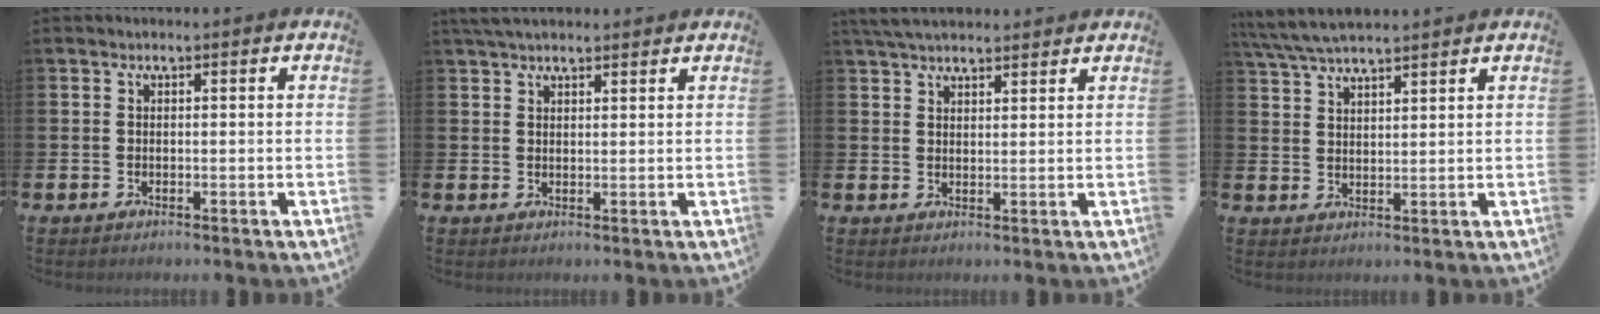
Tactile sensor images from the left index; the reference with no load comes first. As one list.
[{"total": 3.3, "force": [3.0, 0.9, 1.2], "torque": [-0.027, -0.002, 0.055]}, {"total": 4.4, "force": [4.1, 1.0, 1.3], "torque": [-0.031, -0.009, 0.076]}, {"total": 5.4, "force": [5.1, 0.6, 1.7], "torque": [-0.052, -0.015, 0.096]}]